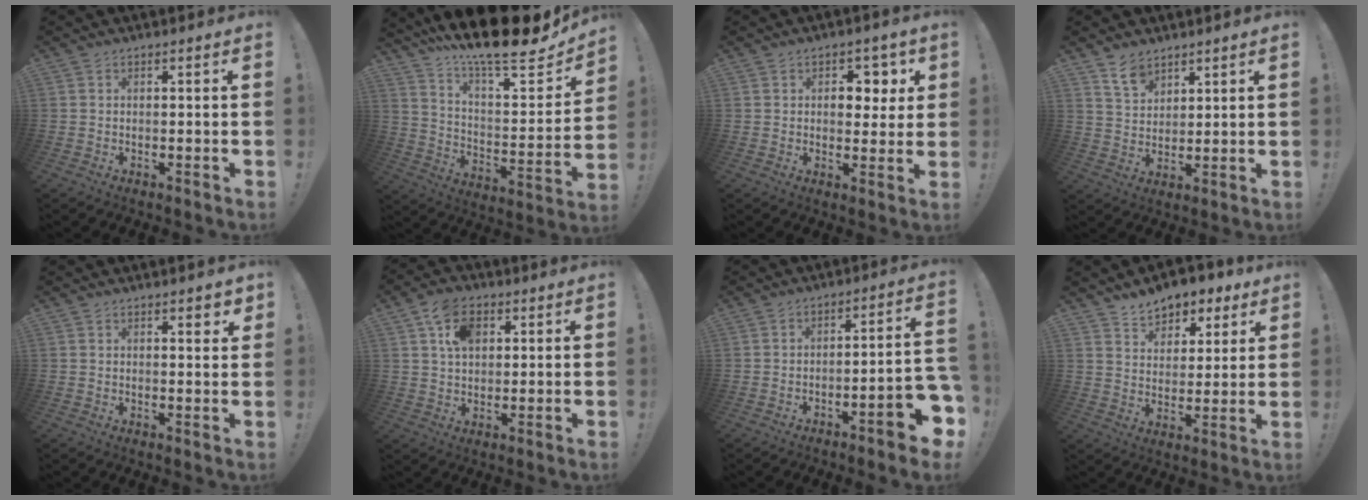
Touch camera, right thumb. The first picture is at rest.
{"total": 17.6, "force": [14.9, 3.2, 8.9], "torque": [-0.136, -0.134, 0.244]}
{"total": 6.6, "force": [2.4, 5.1, 3.4], "torque": [-0.031, -0.015, 0.040]}
{"total": 6.6, "force": [5.1, 3.6, 2.1], "torque": [-0.041, -0.028, 0.098]}
{"total": 2.5, "force": [1.8, 0.9, 1.5], "torque": [-0.008, -0.013, 0.028]}
{"total": 9.9, "force": [4.1, 6.8, 5.8], "torque": [-0.100, 0.002, 0.078]}
{"total": 9.1, "force": [-5.3, 1.5, 7.2], "torque": [-0.089, 0.023, -0.090]}
{"total": 8.2, "force": [6.3, 5.0, 1.7], "torque": [-0.024, -0.046, 0.120]}